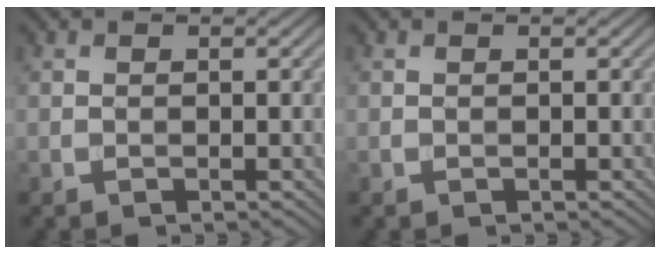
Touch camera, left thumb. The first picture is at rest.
{"total": 0.0}